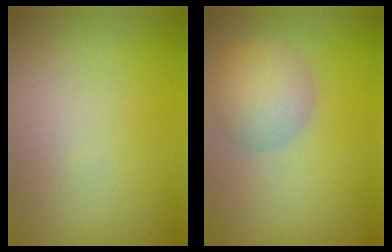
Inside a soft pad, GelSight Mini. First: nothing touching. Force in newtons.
{"total": 4.4, "press": 4.4, "slide": 0.0}